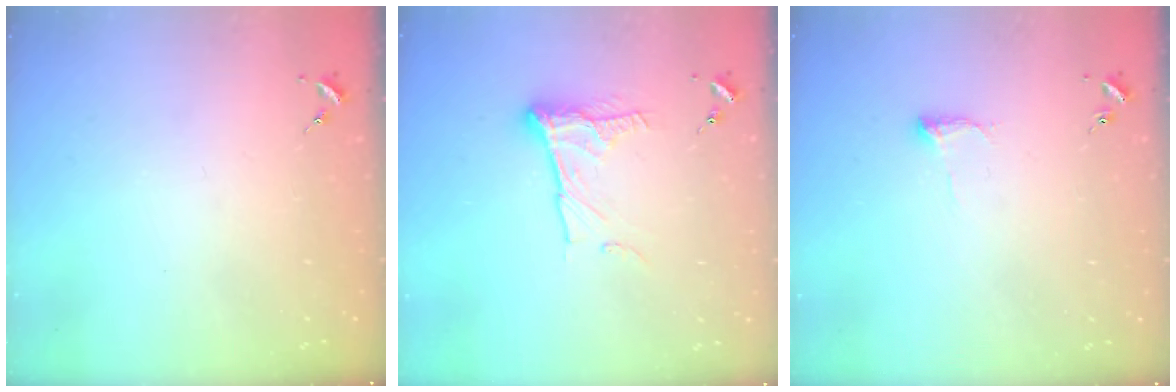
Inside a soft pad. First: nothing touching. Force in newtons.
{"total": 12.6, "press": 12.6, "slide": 0.7}
{"total": 6.2, "press": 6.2, "slide": 0.9}